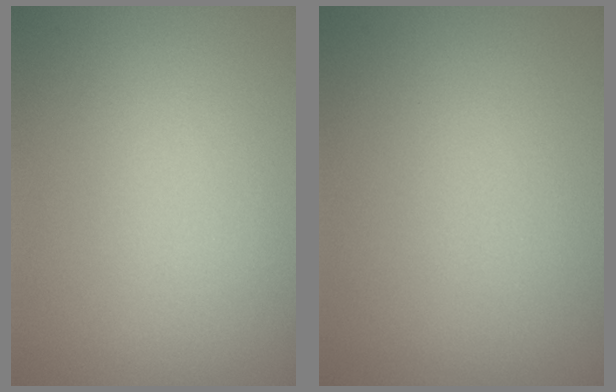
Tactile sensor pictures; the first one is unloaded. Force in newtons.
{"total": 0.0}